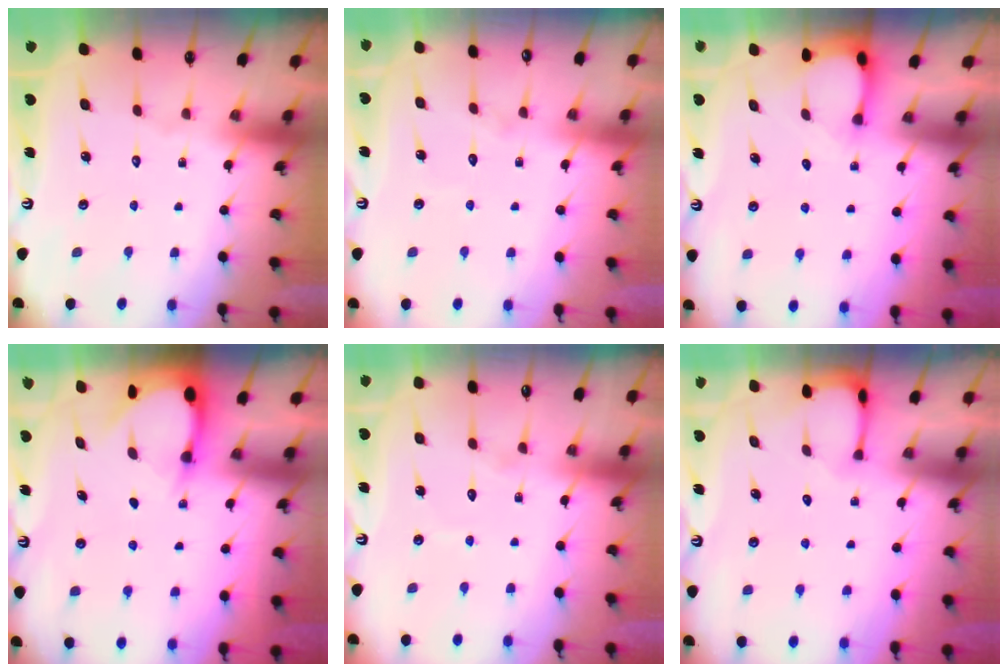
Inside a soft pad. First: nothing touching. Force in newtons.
{"total": 6.2, "press": 6.2, "slide": 0.6}
{"total": 3.1, "press": 3.1, "slide": 0.2}
{"total": 2.9, "press": 2.9, "slide": 0.3}
{"total": 4.2, "press": 4.2, "slide": 0.2}
{"total": 1.8, "press": 1.8, "slide": 0.2}